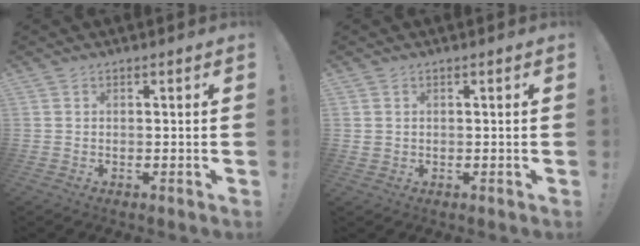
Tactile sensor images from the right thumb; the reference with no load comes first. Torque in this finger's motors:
{"motor_torque": [-0.10, -0.01, -0.02, 0.06, 0.01]}